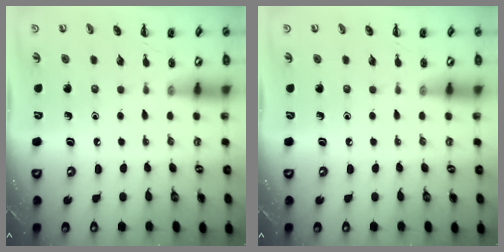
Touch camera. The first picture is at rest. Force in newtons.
{"total": 0.0}